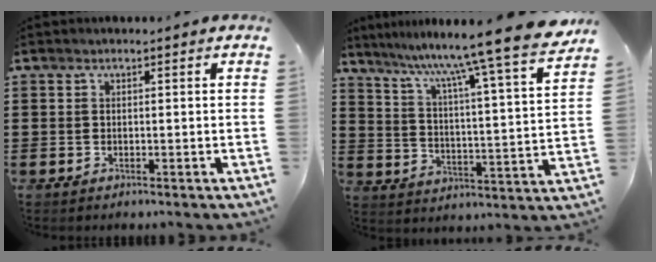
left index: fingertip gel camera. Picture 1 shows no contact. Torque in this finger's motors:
{"motor_torque": [0.92, -1.22, 0.69, 0.21]}